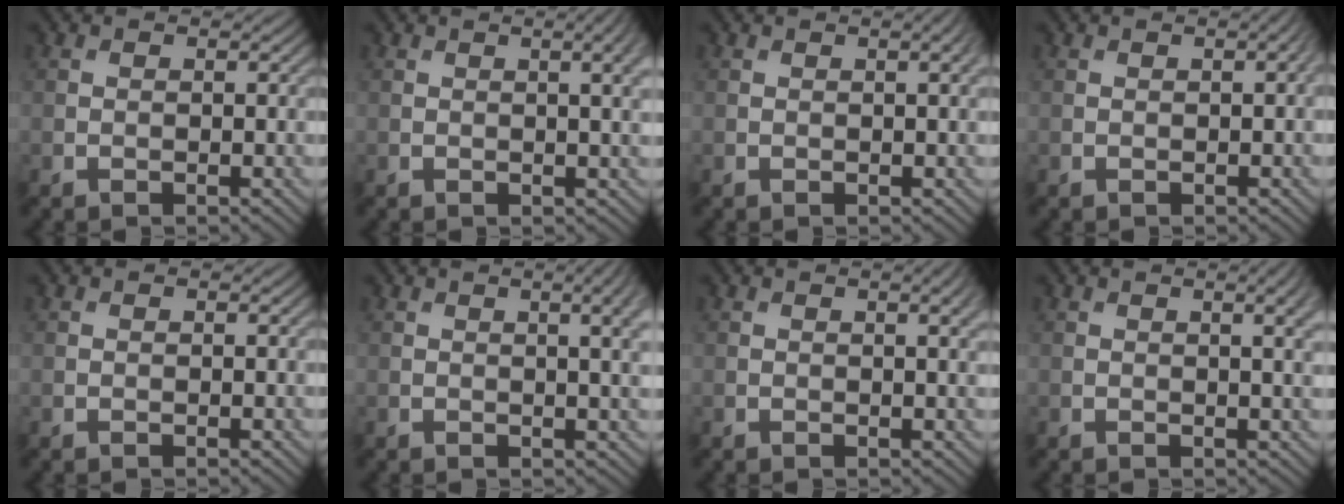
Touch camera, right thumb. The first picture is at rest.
{"total": 4.3, "force": [1.4, 1.1, 4.0], "torque": [-0.050, 0.009, 0.014]}
{"total": 2.0, "force": [0.7, 0.4, 1.8], "torque": [-0.021, 0.006, 0.008]}
{"total": 1.1, "force": [0.2, 0.2, 1.0], "torque": [-0.013, 0.006, 0.003]}
{"total": 0.0}
{"total": 5.4, "force": [1.7, 1.6, 4.9], "torque": [-0.056, 0.013, 0.015]}
{"total": 2.7, "force": [1.0, 0.6, 2.4], "torque": [-0.029, 0.002, 0.014]}
{"total": 3.8, "force": [1.3, 1.0, 3.5], "torque": [-0.045, 0.006, 0.017]}